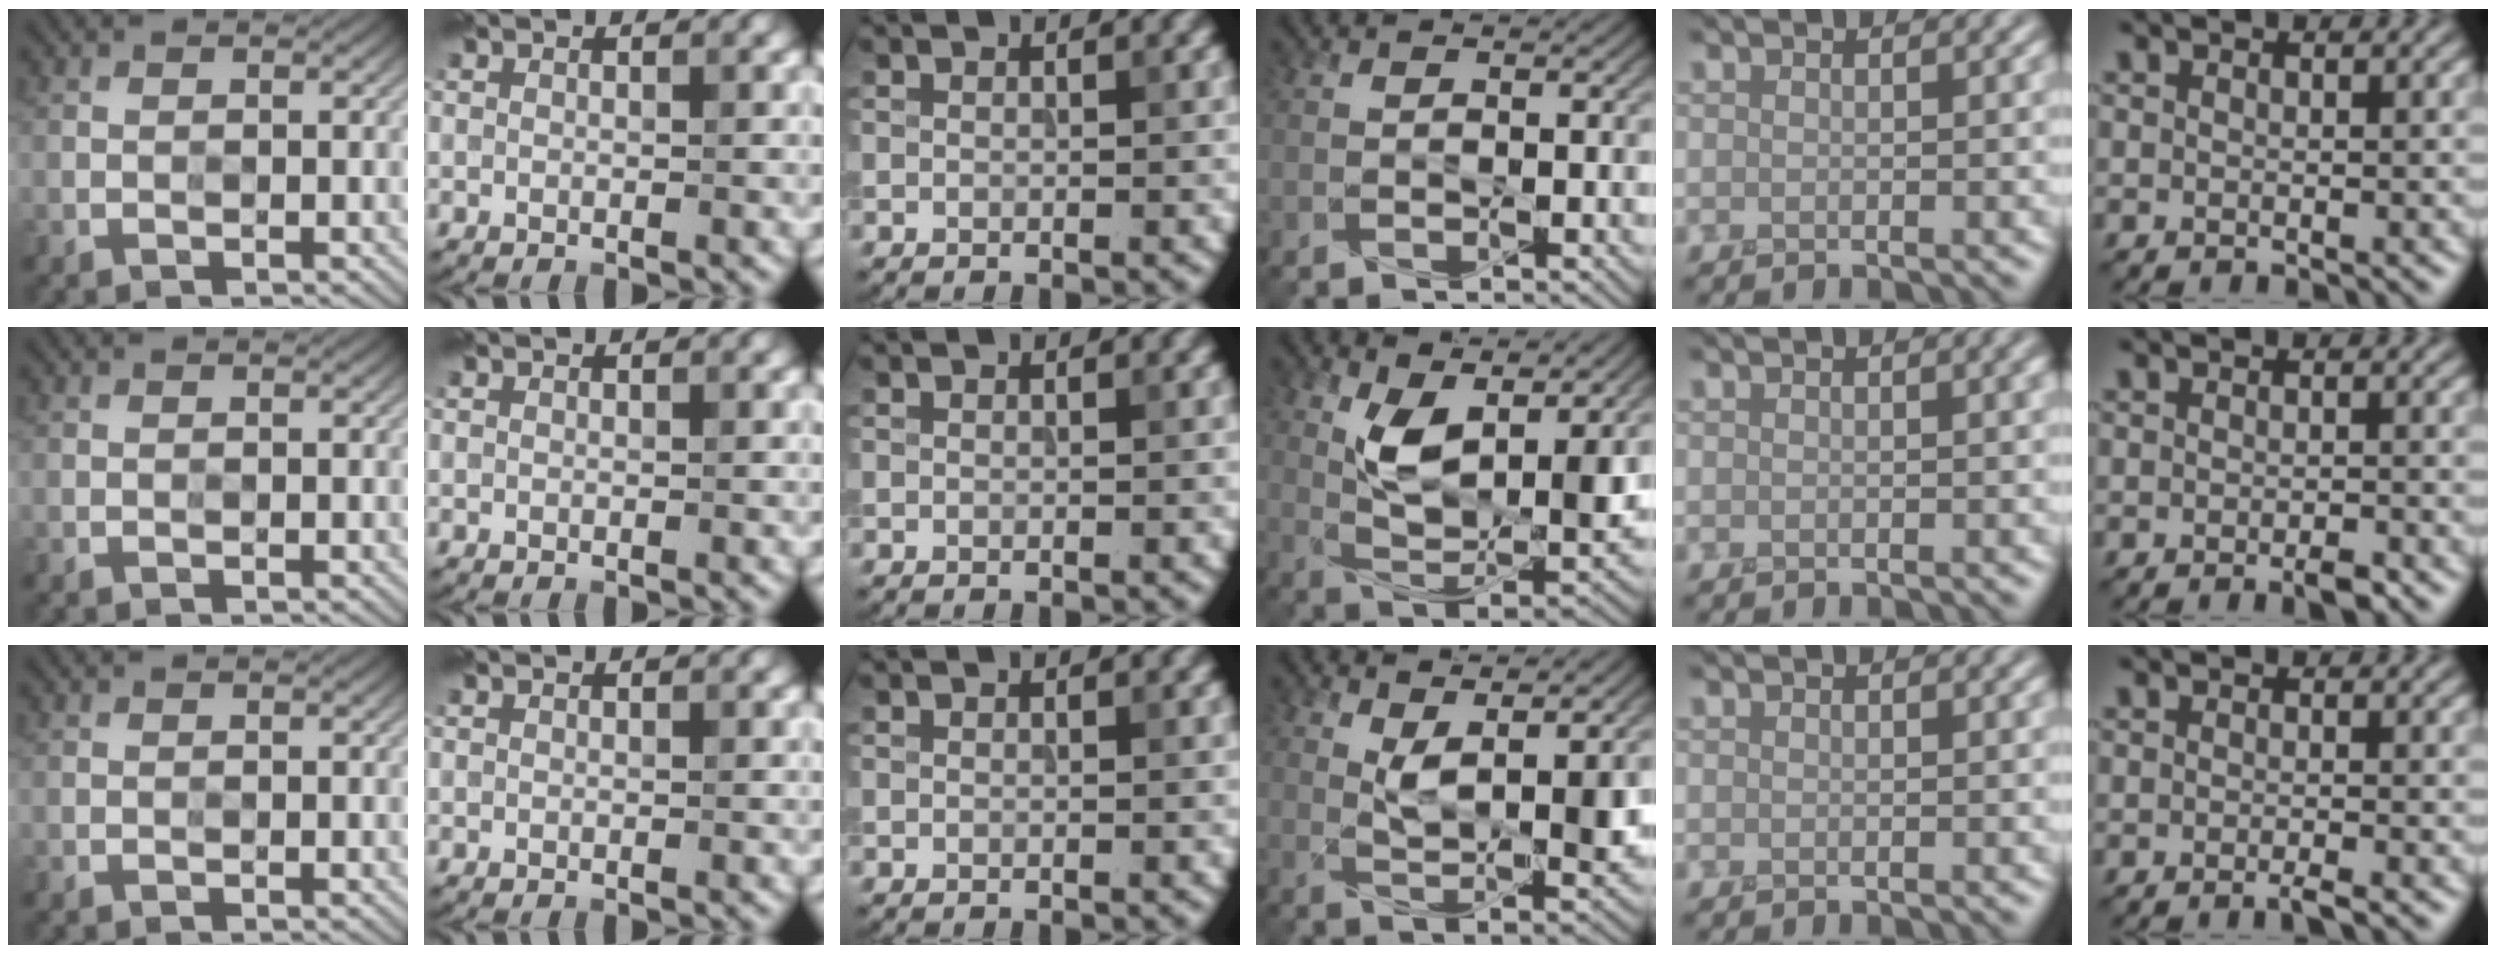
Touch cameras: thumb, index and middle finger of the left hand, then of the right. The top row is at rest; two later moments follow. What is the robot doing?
{"motion": "squeeze", "object": "stress ball aka squeeze ball"}